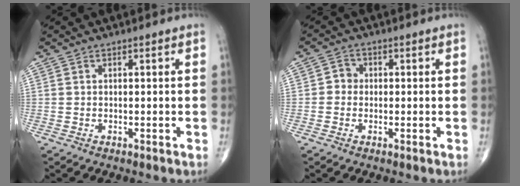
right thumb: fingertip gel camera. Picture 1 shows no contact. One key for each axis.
{"total": 2.4, "fx": -0.3, "fy": 2.2, "fz": 0.9, "tx": 0.002, "ty": 0.008, "tz": -0.012}